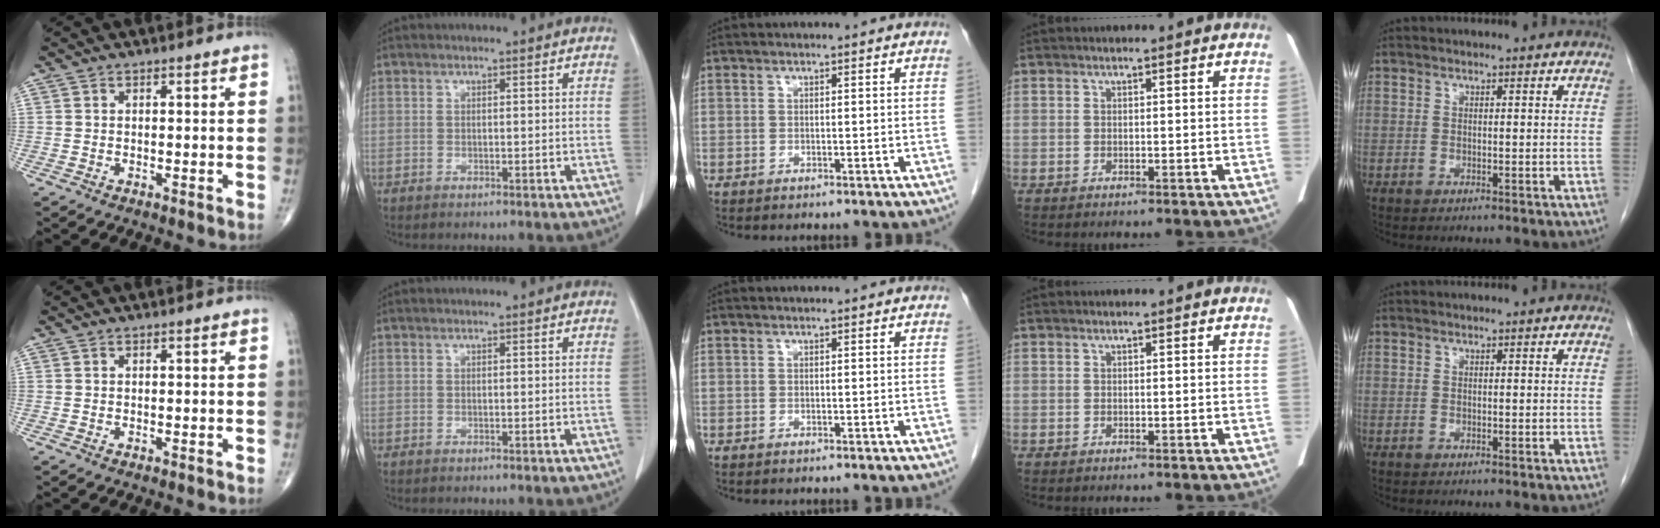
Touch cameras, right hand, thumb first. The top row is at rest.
{}